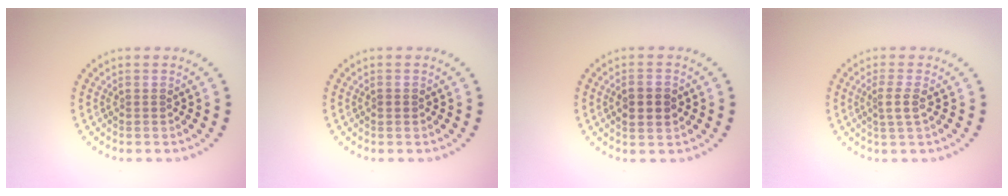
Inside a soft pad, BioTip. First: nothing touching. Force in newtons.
{"total": 0.7, "press": 0.7, "slide": 0.2}
{"total": 2.4, "press": 2.4, "slide": 0.2}
{"total": 1.7, "press": 1.3, "slide": 1.1}